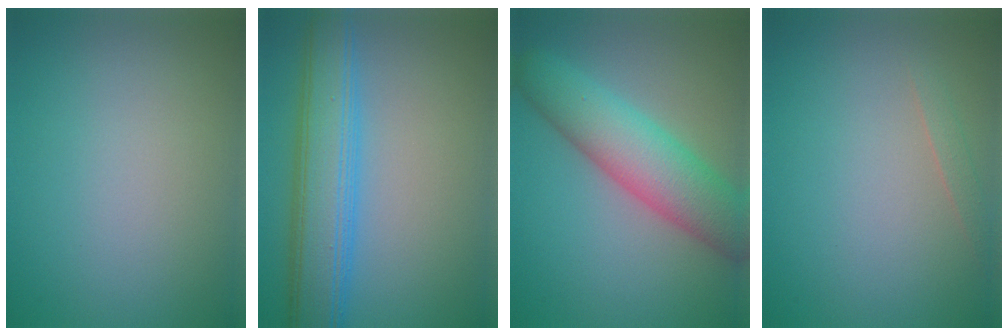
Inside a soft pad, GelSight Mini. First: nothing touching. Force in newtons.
{"total": 6.8, "press": 6.8, "slide": 0.3}
{"total": 7.3, "press": 7.3, "slide": 0.3}
{"total": 0.9, "press": 0.9, "slide": 0.0}